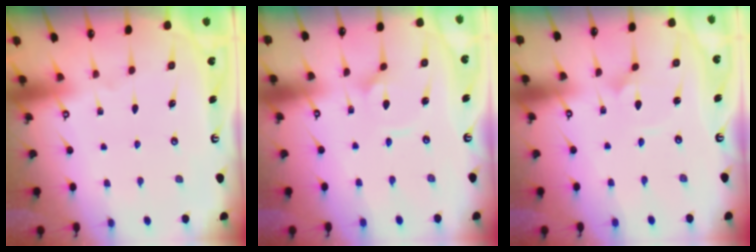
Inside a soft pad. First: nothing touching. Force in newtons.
{"total": 2.3, "press": 2.2, "slide": 0.7}
{"total": 1.8, "press": 1.8, "slide": 0.1}